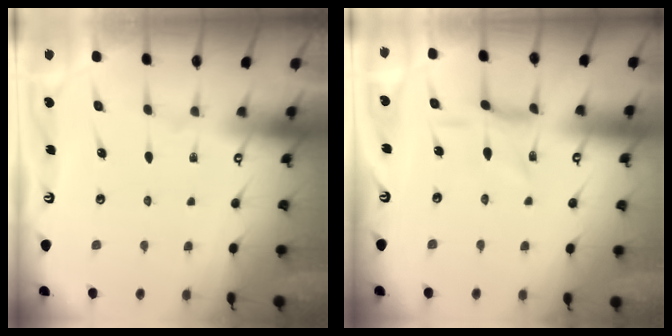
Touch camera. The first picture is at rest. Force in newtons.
{"total": 2.9, "press": 2.8, "slide": 0.7}